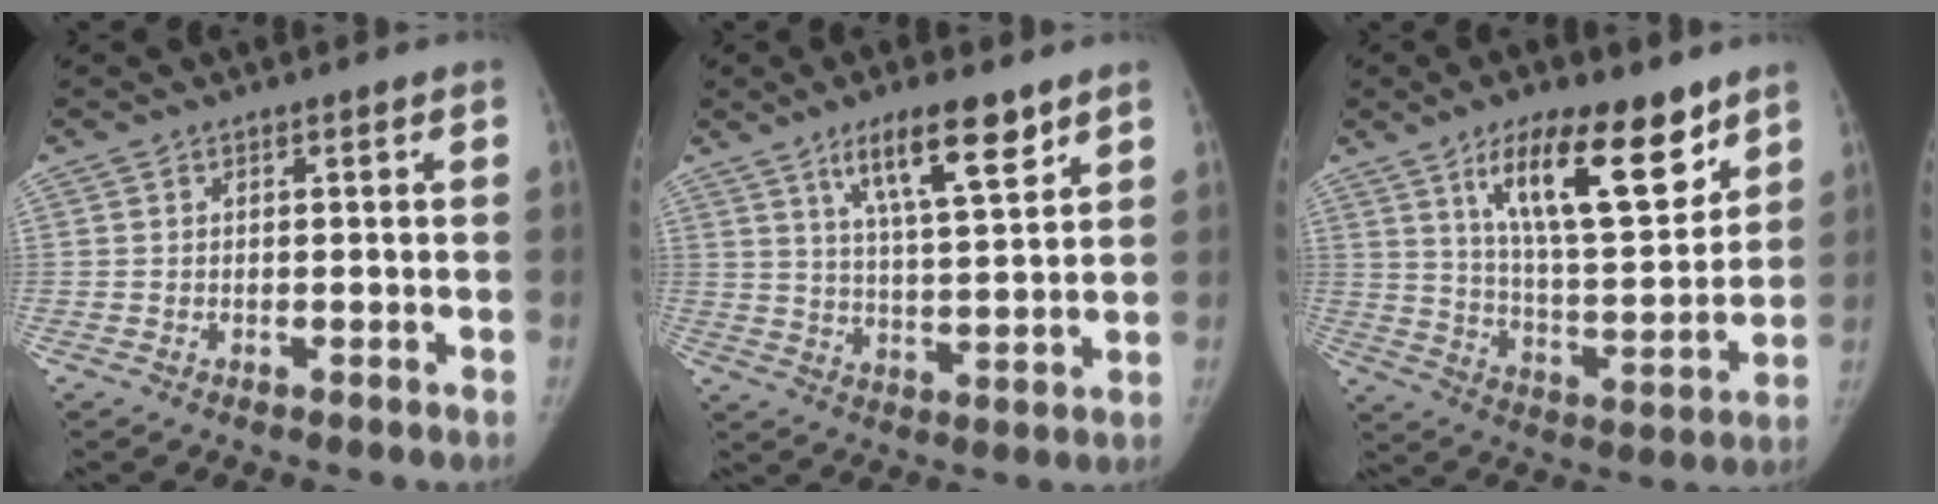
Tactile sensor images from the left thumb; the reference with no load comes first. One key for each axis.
{"total": 11.7, "fx": 7.2, "fy": 2.7, "fz": 8.8, "tx": -0.135, "ty": -0.037, "tz": 0.126}
{"total": 19.1, "fx": 11.3, "fy": 6.6, "fz": 13.9, "tx": -0.182, "ty": -0.066, "tz": 0.195}